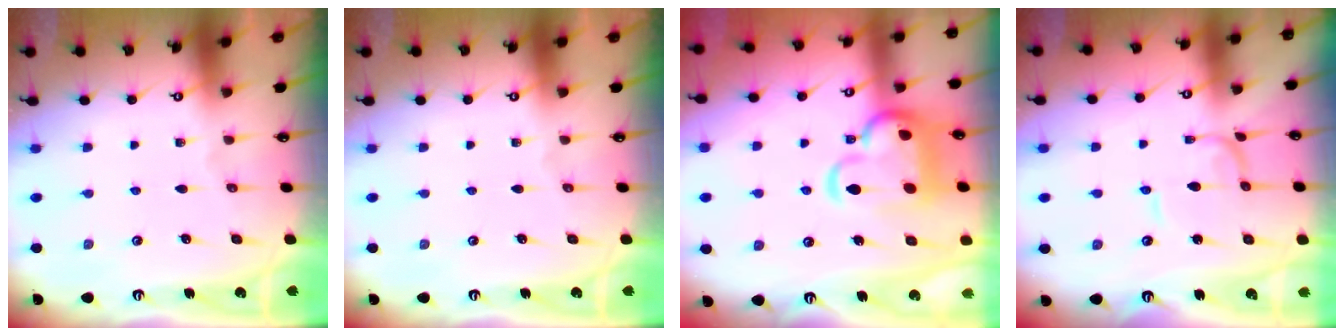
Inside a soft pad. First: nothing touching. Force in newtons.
{"total": 0.0}
{"total": 9.9, "press": 9.7, "slide": 1.9}
{"total": 1.3, "press": 1.3, "slide": 0.1}